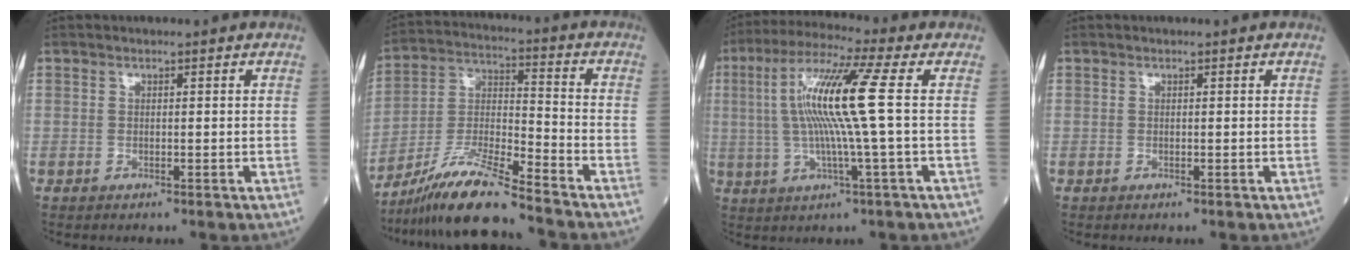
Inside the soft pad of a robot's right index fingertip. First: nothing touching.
{"total": 12.5, "force": [-10.4, -0.3, 7.0], "torque": [-0.144, -0.015, -0.195]}
{"total": 12.7, "force": [1.2, -1.1, 12.6], "torque": [-0.250, 0.013, 0.017]}
{"total": 0.0}